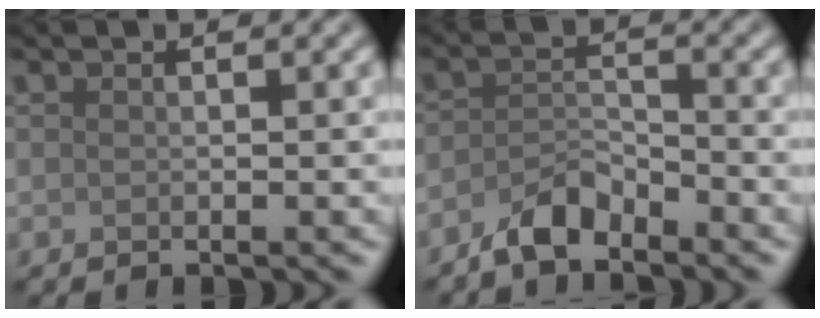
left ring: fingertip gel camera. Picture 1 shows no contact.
{"total": 2.9, "force": [-2.4, 0.9, 1.2], "torque": [-0.023, 0.007, -0.051]}